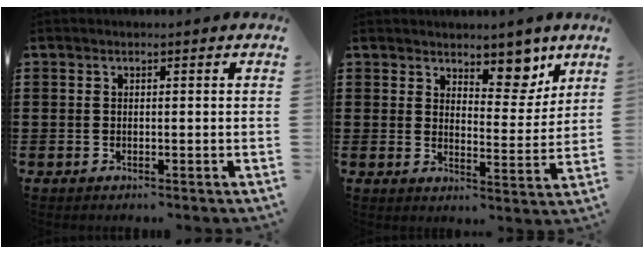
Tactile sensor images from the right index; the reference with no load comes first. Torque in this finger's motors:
{"motor_torque": [0.56, 0.55, 0.09, 0.05]}